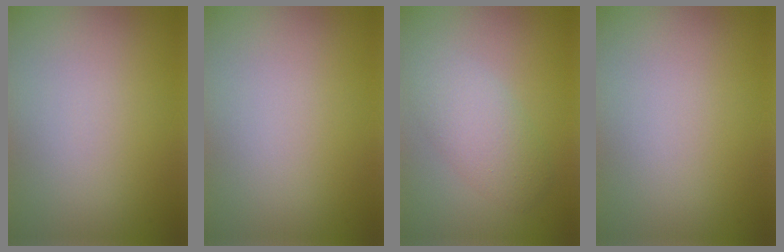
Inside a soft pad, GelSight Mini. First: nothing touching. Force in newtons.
{"total": 0.0}
{"total": 3.9, "press": 3.9, "slide": 0.2}
{"total": 0.0}